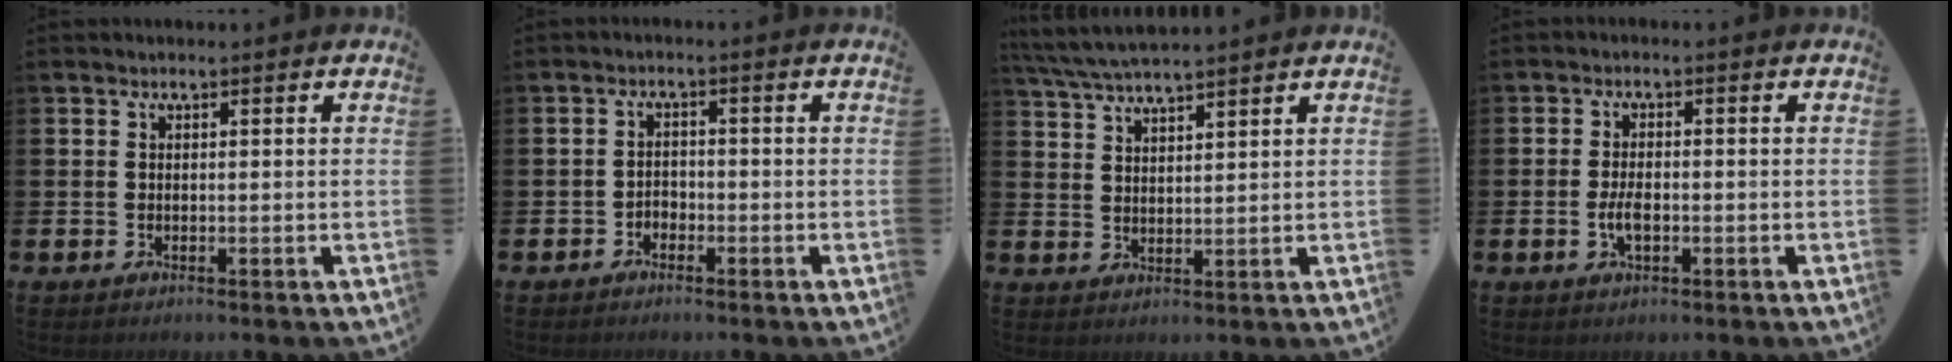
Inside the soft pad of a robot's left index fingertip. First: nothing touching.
{"total": 1.5, "force": [-1.2, 0.9, 0.1], "torque": [-0.014, 0.006, -0.026]}
{"total": 4.6, "force": [4.4, 0.0, 1.4], "torque": [-0.047, -0.016, 0.080]}
{"total": 2.9, "force": [-0.6, 1.3, 2.6], "torque": [-0.046, 0.001, -0.011]}